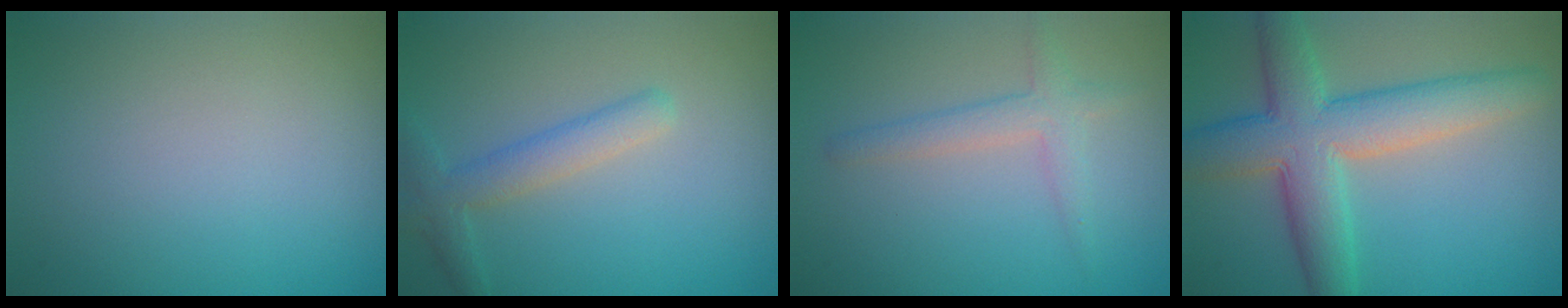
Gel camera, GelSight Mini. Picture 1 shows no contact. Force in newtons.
{"total": 2.9, "press": 2.9, "slide": 0.1}
{"total": 1.7, "press": 1.7, "slide": 0.2}
{"total": 8.1, "press": 8.1, "slide": 0.6}